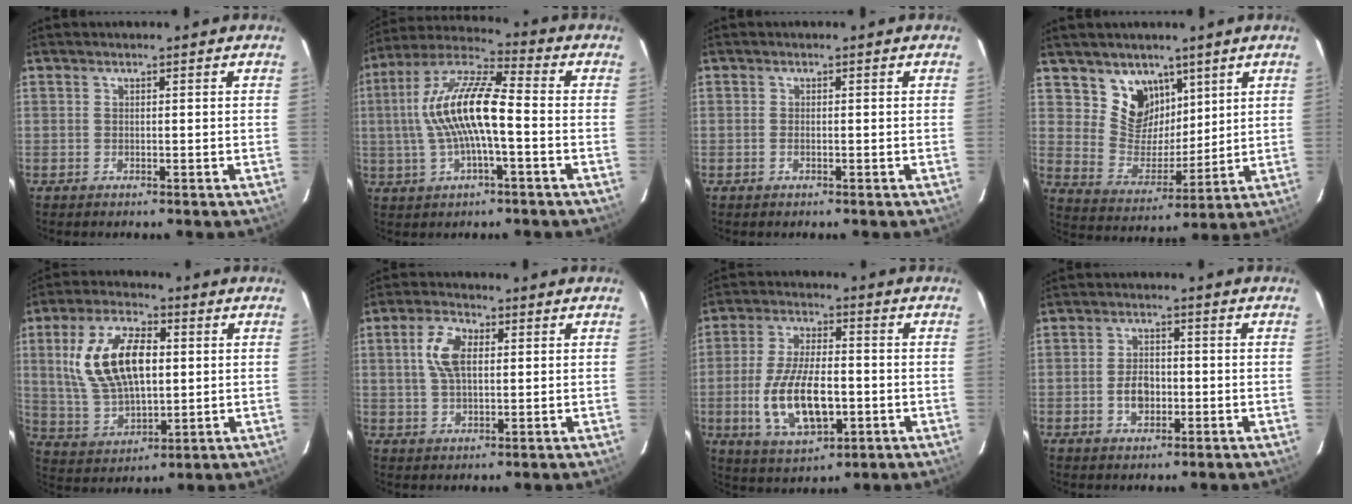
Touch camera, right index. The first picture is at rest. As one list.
[{"total": 14.5, "force": [-0.9, 3.6, 14.0], "torque": [-0.272, 0.015, -0.023]}, {"total": 0.9, "force": [-0.3, 0.4, 0.7], "torque": [-0.016, 0.000, -0.006]}, {"total": 9.9, "force": [6.2, 7.3, 2.6], "torque": [-0.045, -0.008, 0.127]}, {"total": 16.5, "force": [3.1, 8.6, 13.8], "torque": [-0.273, 0.012, 0.069]}, {"total": 7.0, "force": [1.6, 3.8, 5.7], "torque": [-0.110, 0.013, 0.031]}, {"total": 14.3, "force": [-3.2, 6.3, 12.4], "torque": [-0.249, -0.011, -0.048]}, {"total": 4.8, "force": [-1.2, 3.3, 3.4], "torque": [-0.067, 0.006, -0.015]}]